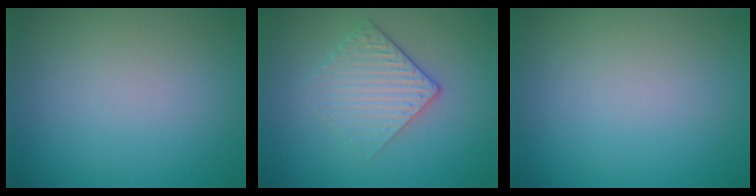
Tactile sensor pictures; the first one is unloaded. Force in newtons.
{"total": 3.0, "press": 2.6, "slide": 1.4}
{"total": 0.0}